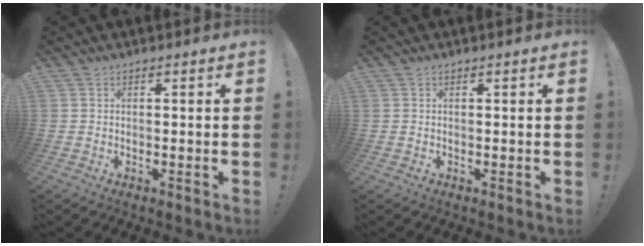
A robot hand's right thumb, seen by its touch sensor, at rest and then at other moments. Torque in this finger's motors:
{"motor_torque": [-0.06, 0.15, 0.08, 0.05, 0.01]}